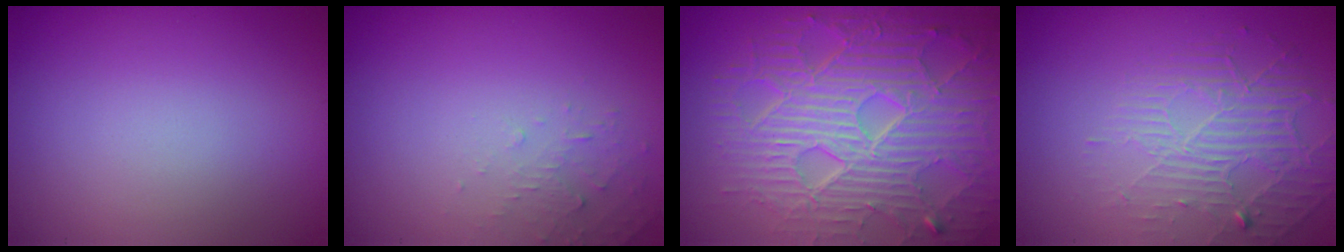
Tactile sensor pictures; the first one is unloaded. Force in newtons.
{"total": 1.4, "press": 1.4, "slide": 0.2}
{"total": 8.9, "press": 6.4, "slide": 6.2}
{"total": 2.3, "press": 1.7, "slide": 1.6}